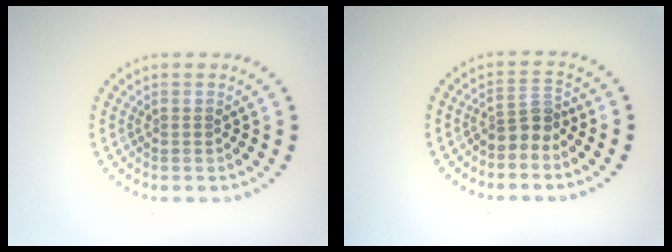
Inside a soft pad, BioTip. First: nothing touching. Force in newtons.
{"total": 2.3, "press": 1.8, "slide": 1.5}